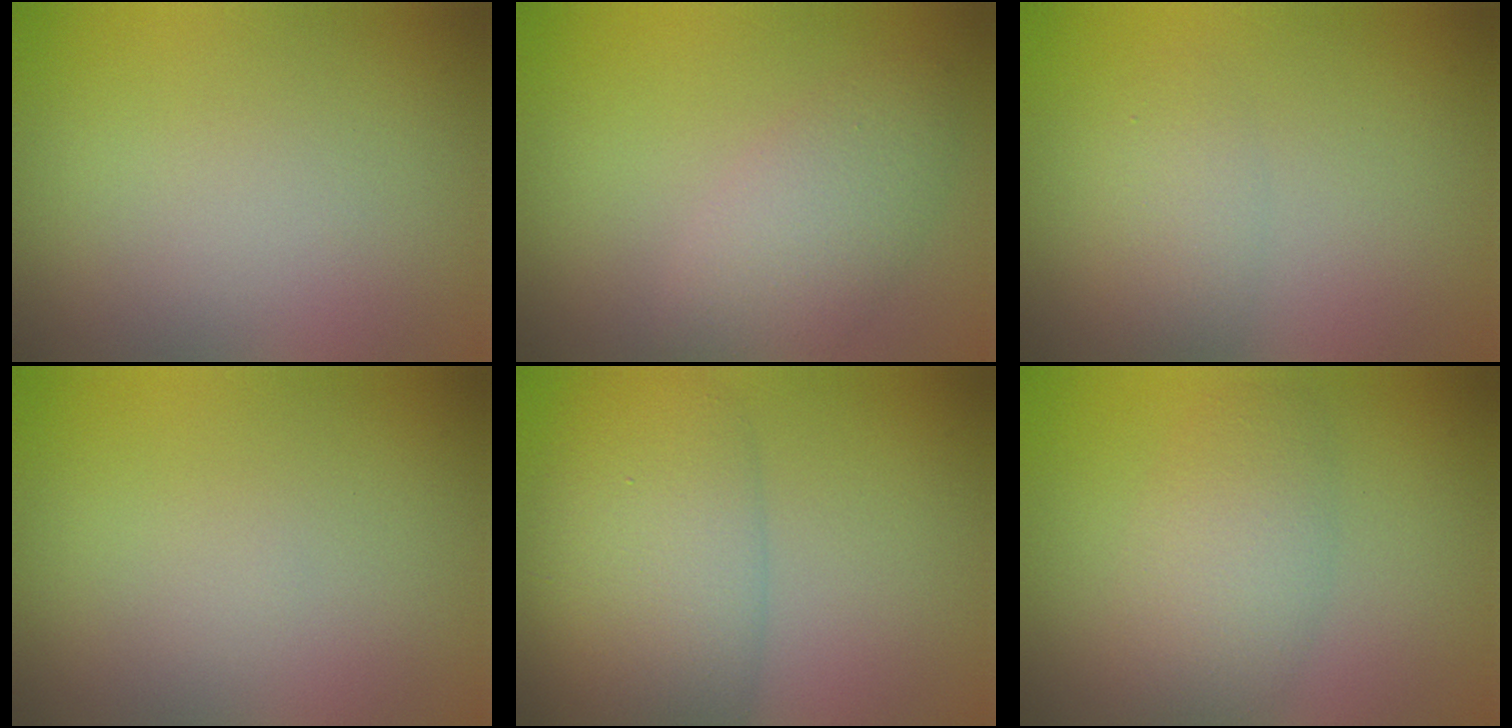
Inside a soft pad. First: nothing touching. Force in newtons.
{"total": 3.9, "press": 3.9, "slide": 0.2}
{"total": 2.3, "press": 2.3, "slide": 0.1}
{"total": 0.0}
{"total": 7.6, "press": 7.6, "slide": 0.6}
{"total": 4.4, "press": 4.4, "slide": 0.3}